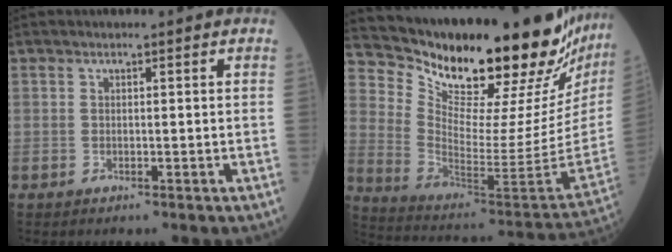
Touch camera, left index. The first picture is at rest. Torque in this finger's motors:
{"motor_torque": [1.12, -1.01, 0.59, 0.07]}